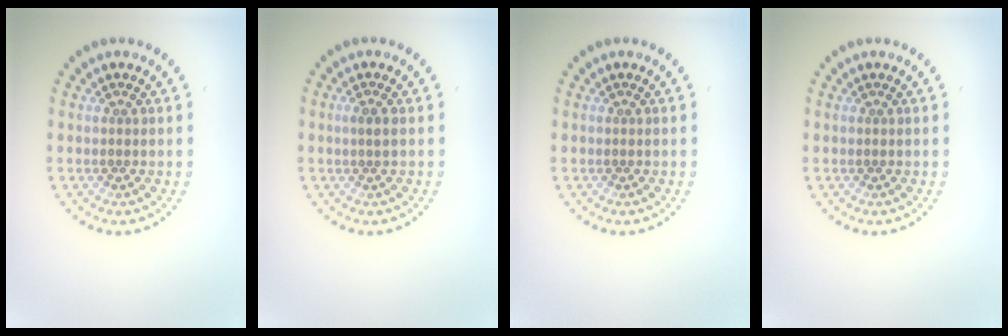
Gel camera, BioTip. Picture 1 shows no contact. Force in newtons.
{"total": 0.8, "press": 0.6, "slide": 0.5}
{"total": 0.0}
{"total": 0.0}